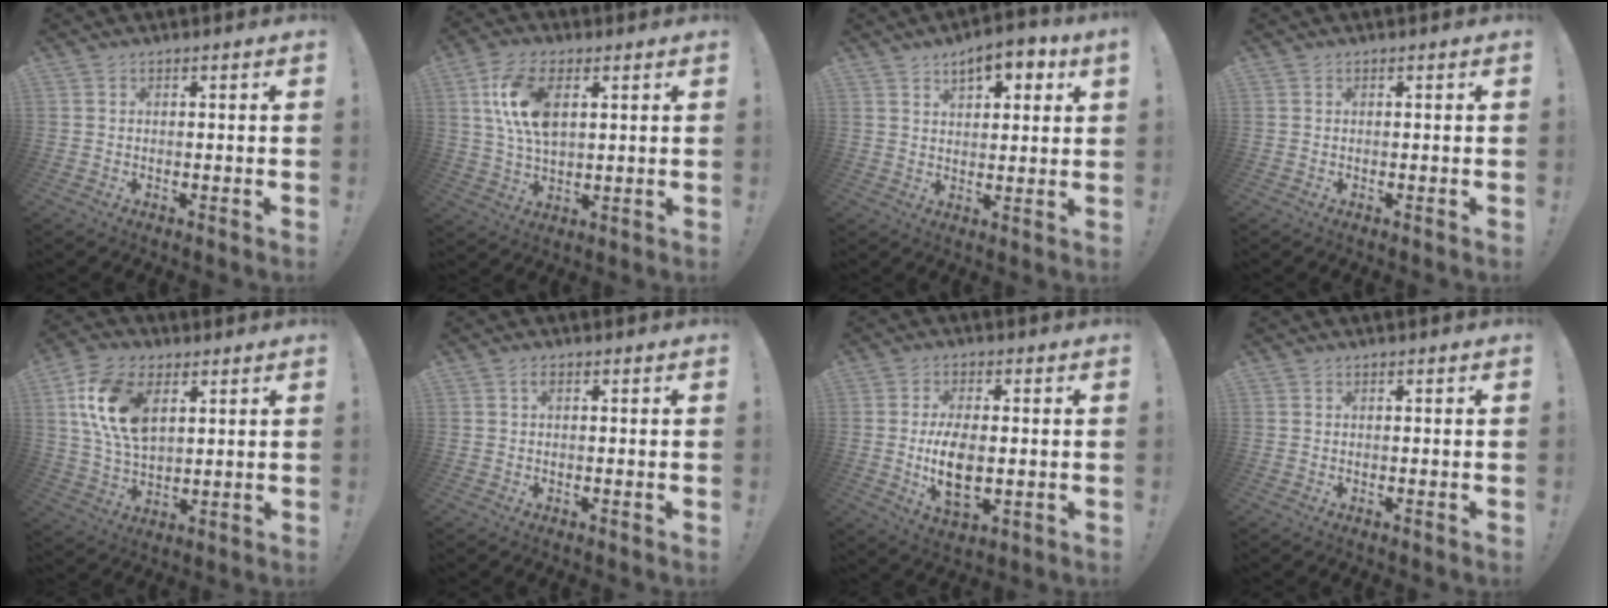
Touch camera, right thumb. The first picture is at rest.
{"total": 12.5, "force": [3.5, 6.7, 9.9], "torque": [-0.193, 0.000, 0.066]}
{"total": 7.4, "force": [4.6, 3.1, 4.9], "torque": [-0.063, -0.017, 0.076]}
{"total": 0.0}
{"total": 15.6, "force": [5.4, 9.5, 11.2], "torque": [-0.218, -0.009, 0.099]}
{"total": 1.3, "force": [0.0, 0.4, 1.2], "torque": [-0.025, 0.004, -0.003]}
{"total": 10.3, "force": [-1.0, 5.5, 8.7], "torque": [-0.153, -0.010, -0.018]}
{"total": 0.0}